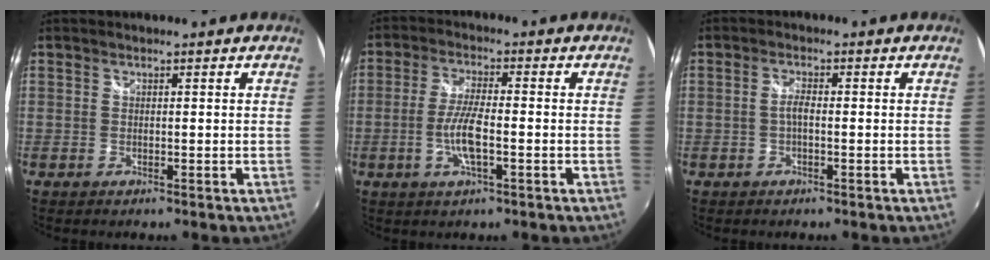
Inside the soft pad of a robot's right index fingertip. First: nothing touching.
{"total": 6.7, "force": [-1.9, 1.3, 6.3], "torque": [-0.130, -0.003, -0.037]}
{"total": 1.8, "force": [-0.4, 0.5, 1.6], "torque": [-0.033, 0.004, -0.010]}